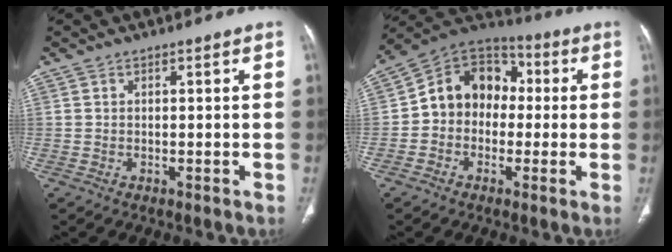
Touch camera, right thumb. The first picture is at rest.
{"total": 13.0, "force": [-0.2, 10.7, 7.4], "torque": [-0.079, 0.045, -0.021]}